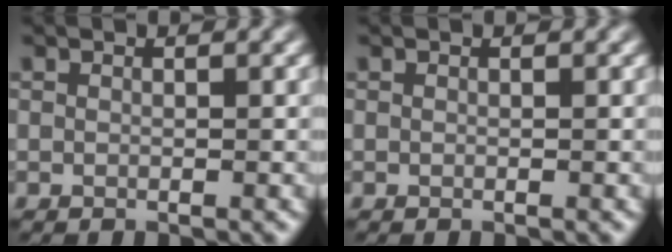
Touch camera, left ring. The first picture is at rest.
{"total": 0.0}